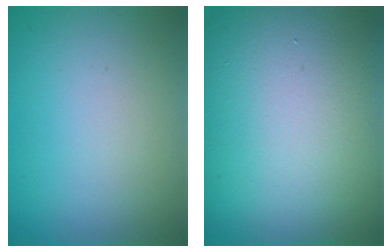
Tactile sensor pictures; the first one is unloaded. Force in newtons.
{"total": 20.2, "press": 20.1, "slide": 1.4}